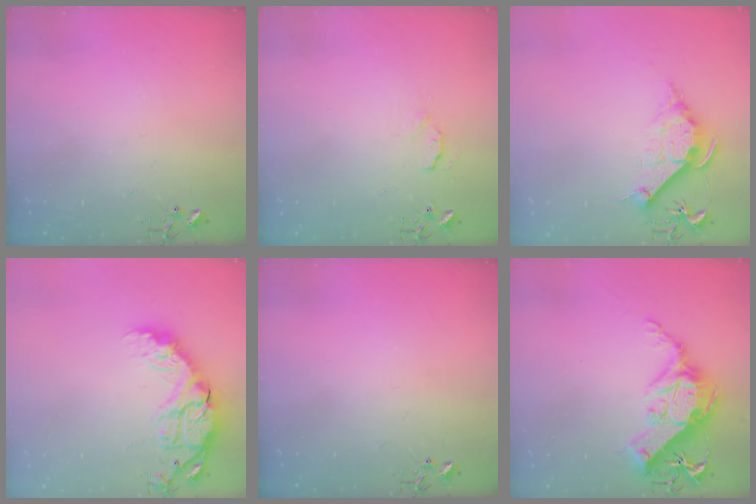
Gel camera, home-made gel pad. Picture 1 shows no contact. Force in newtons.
{"total": 3.6, "press": 3.6, "slide": 0.4}
{"total": 10.6, "press": 10.6, "slide": 0.5}
{"total": 17.2, "press": 17.2, "slide": 0.5}
{"total": 0.0}
{"total": 15.6, "press": 15.4, "slide": 2.0}